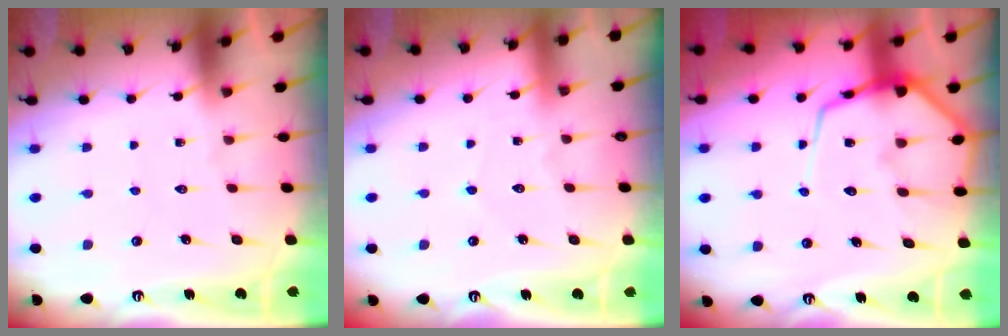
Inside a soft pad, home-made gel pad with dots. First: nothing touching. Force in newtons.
{"total": 4.6, "press": 4.5, "slide": 0.6}
{"total": 11.6, "press": 11.5, "slide": 1.3}